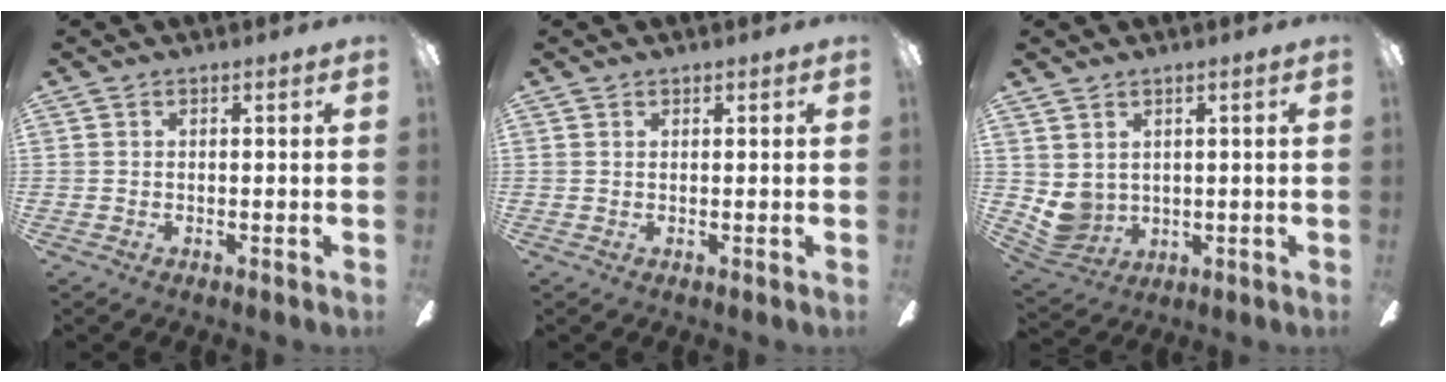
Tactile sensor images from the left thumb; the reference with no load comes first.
{"total": 0.6, "force": [0.5, 0.3, 0.0], "torque": [0.000, 0.000, 0.010]}
{"total": 5.6, "force": [2.4, 4.7, 1.9], "torque": [-0.070, -0.018, 0.049]}